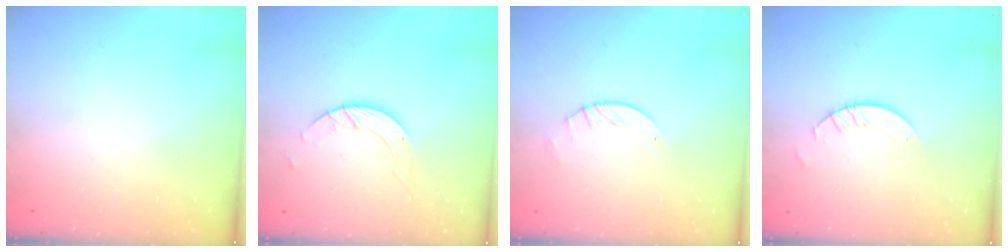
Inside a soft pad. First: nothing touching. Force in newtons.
{"total": 5.1, "press": 5.1, "slide": 0.2}
{"total": 2.8, "press": 2.8, "slide": 0.4}
{"total": 2.6, "press": 2.6, "slide": 0.2}